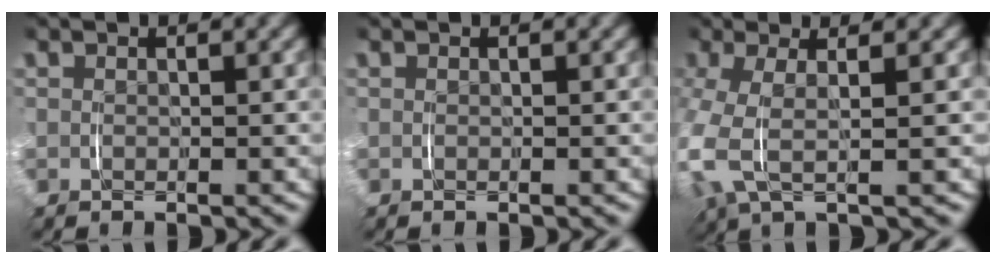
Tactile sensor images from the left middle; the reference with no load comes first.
{"total": 0.0}
{"total": 5.2, "force": [0.2, 2.7, 4.4], "torque": [-0.121, -0.006, 0.007]}